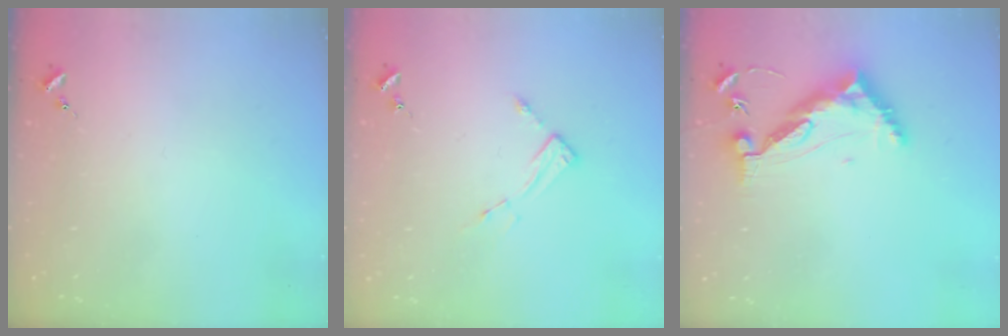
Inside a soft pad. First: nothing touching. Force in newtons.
{"total": 4.4, "press": 4.4, "slide": 0.2}
{"total": 10.2, "press": 10.2, "slide": 0.8}